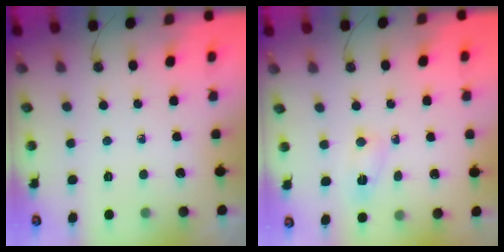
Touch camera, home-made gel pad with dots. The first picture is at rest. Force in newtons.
{"total": 3.2, "press": 3.2, "slide": 0.4}